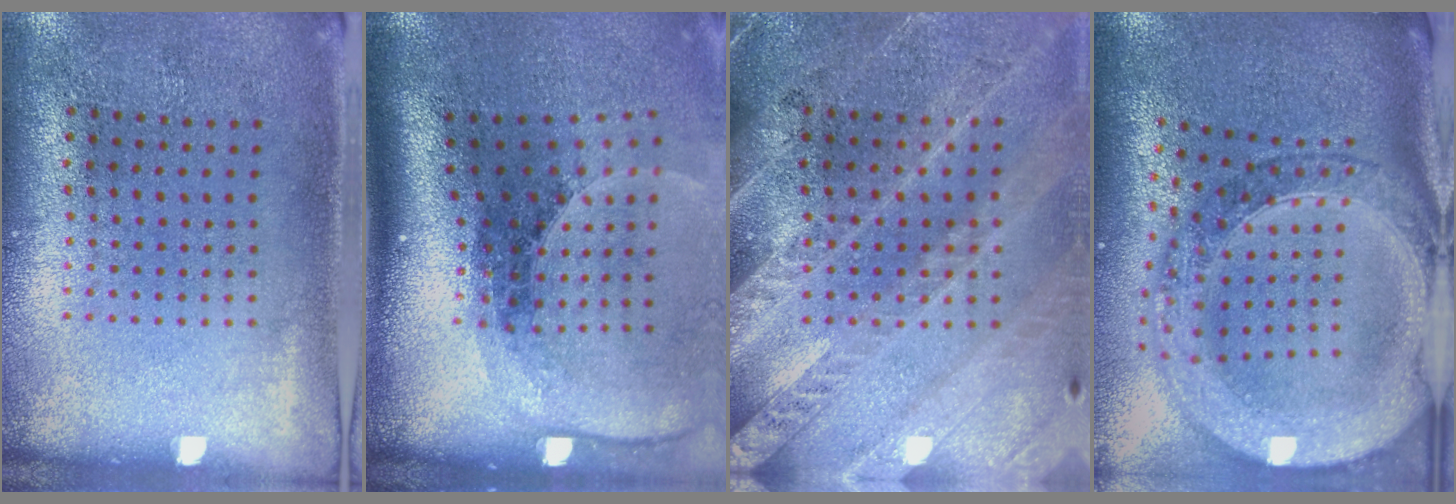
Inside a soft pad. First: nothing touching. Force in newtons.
{"total": 2.7, "press": 1.9, "slide": 1.9}
{"total": 2.9, "press": 2.6, "slide": 1.1}
{"total": 3.0, "press": 2.4, "slide": 1.7}